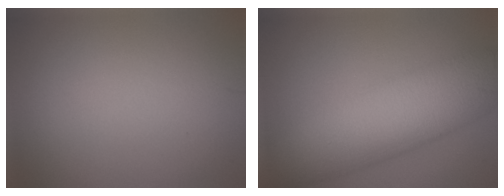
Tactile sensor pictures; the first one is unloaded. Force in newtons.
{"total": 9.6, "press": 9.6, "slide": 0.0}